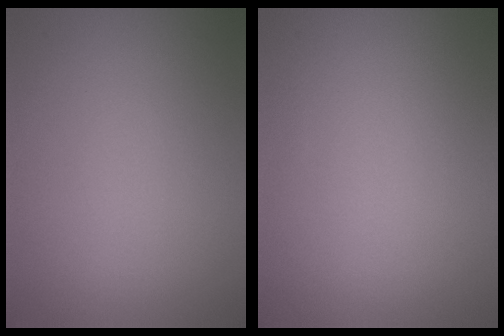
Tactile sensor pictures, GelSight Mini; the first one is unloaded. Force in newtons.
{"total": 0.0}